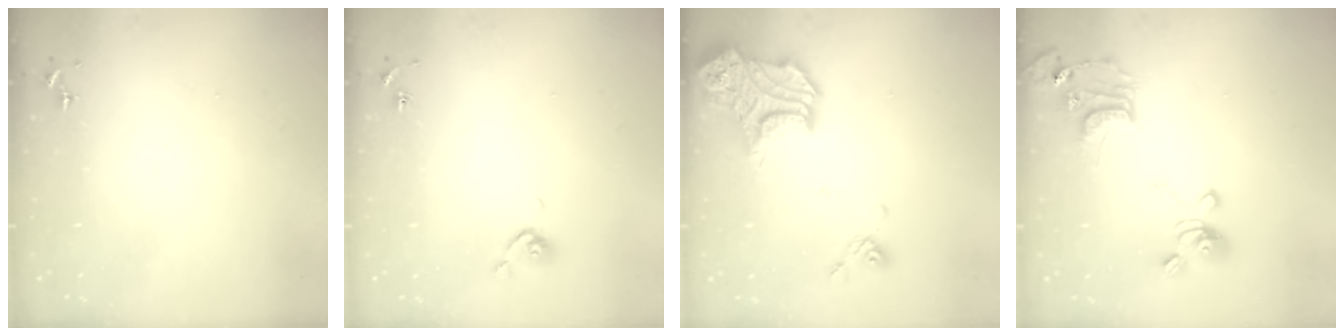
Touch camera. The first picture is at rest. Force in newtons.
{"total": 4.8, "press": 4.7, "slide": 1.1}
{"total": 17.9, "press": 17.9, "slide": 0.7}
{"total": 15.3, "press": 15.3, "slide": 1.1}